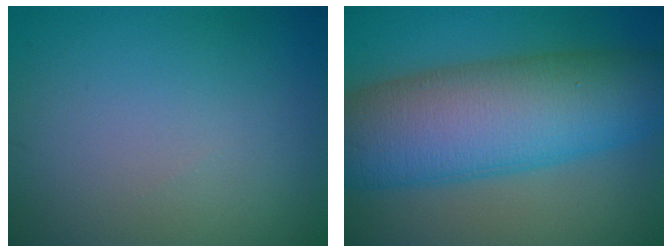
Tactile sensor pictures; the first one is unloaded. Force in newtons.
{"total": 12.1, "press": 12.1, "slide": 0.3}